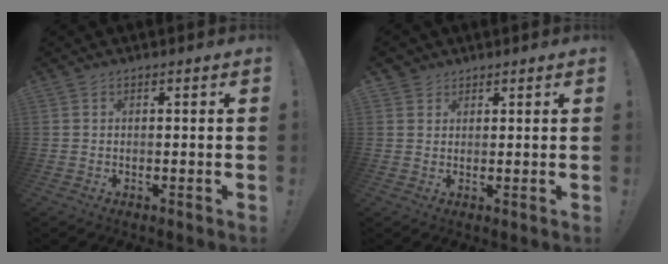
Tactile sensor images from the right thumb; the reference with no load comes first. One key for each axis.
{"total": 2.7, "fx": 2.0, "fy": 1.9, "fz": 0.0, "tx": 0.006, "ty": -0.011, "tz": 0.036}